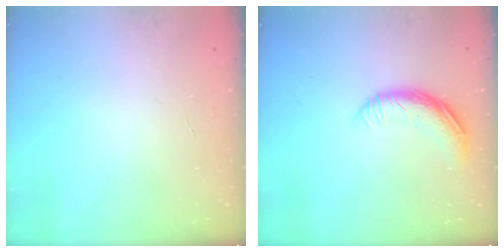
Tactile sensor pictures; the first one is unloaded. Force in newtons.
{"total": 10.6, "press": 10.5, "slide": 1.7}